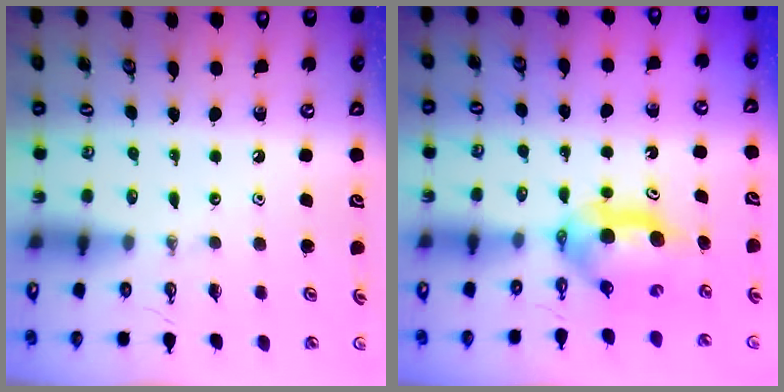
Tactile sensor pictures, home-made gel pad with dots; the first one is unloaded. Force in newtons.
{"total": 5.7, "press": 5.4, "slide": 1.9}